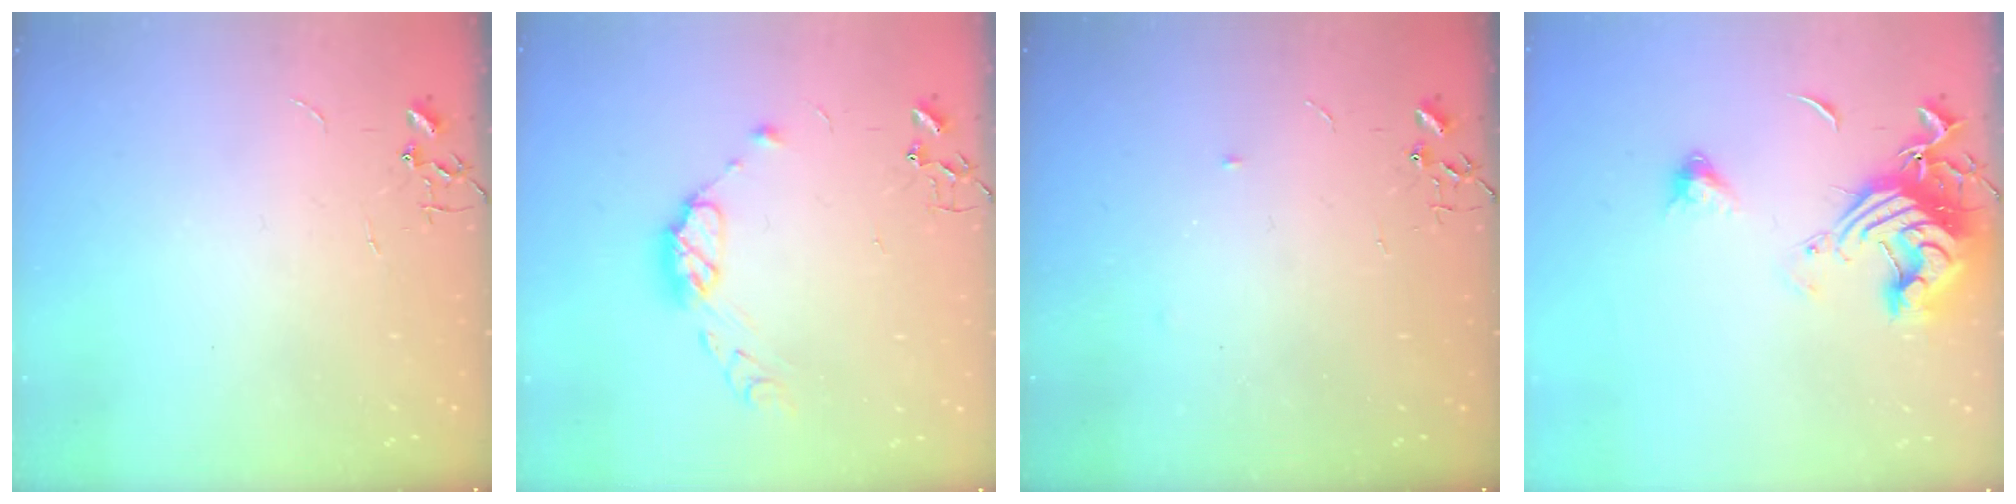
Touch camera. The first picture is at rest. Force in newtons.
{"total": 9.5, "press": 9.5, "slide": 0.7}
{"total": 2.8, "press": 2.8, "slide": 0.4}
{"total": 14.9, "press": 14.9, "slide": 1.6}